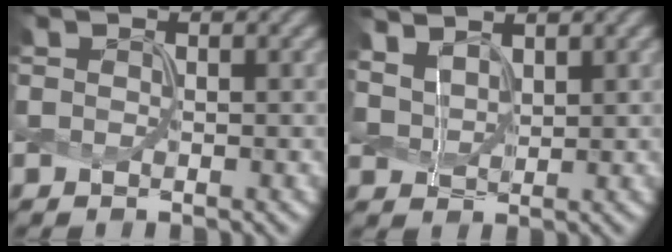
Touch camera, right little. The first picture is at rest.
{"total": 3.4, "force": [2.6, 1.6, 1.4], "torque": [-0.048, 0.002, 0.060]}